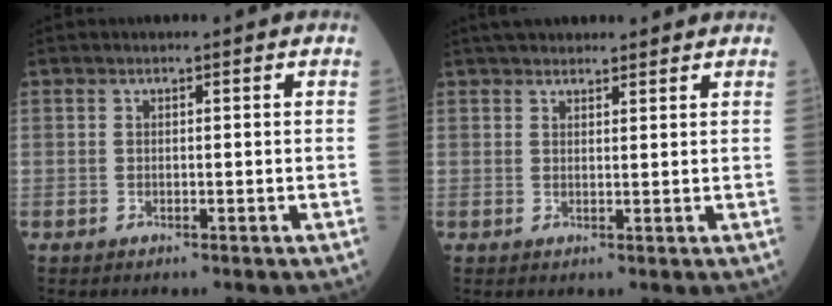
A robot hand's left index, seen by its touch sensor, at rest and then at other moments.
{"total": 7.7, "force": [6.8, 1.9, 3.1], "torque": [-0.043, 0.030, 0.098]}